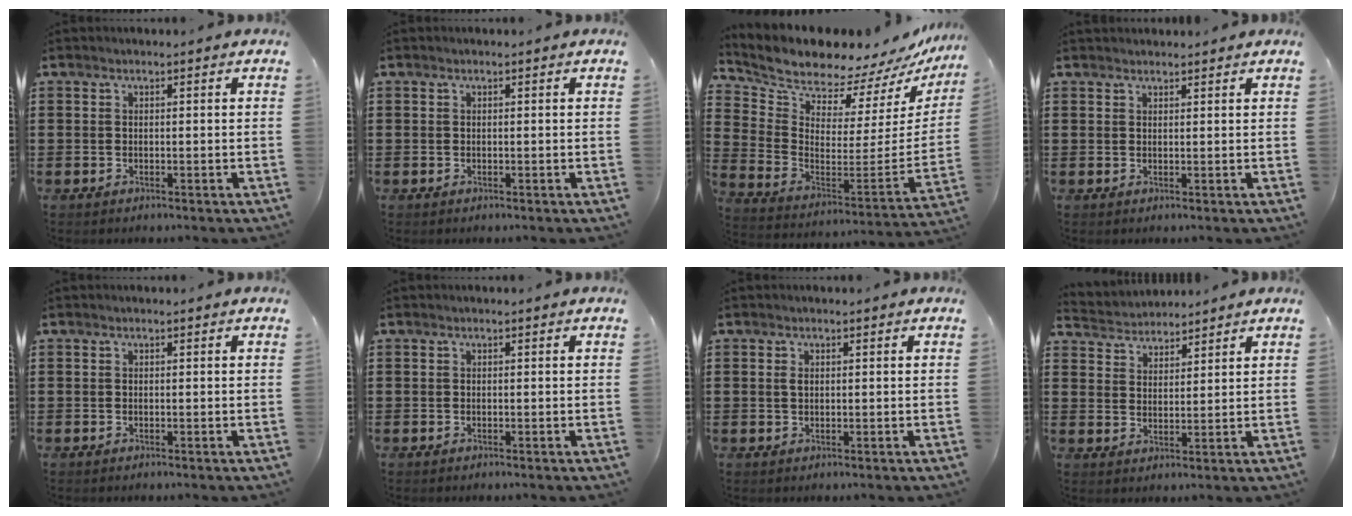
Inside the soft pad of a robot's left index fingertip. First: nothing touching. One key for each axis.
{"total": 0.0}
{"total": 8.0, "fx": 7.9, "fy": 1.3, "fz": 0.4, "tx": -0.058, "ty": -0.083, "tz": 0.132}
{"total": 1.3, "fx": 1.3, "fy": 0.2, "fz": 0.0, "tx": -0.002, "ty": 0.000, "tz": 0.025}
{"total": 0.0}
{"total": 0.0}
{"total": 1.0, "fx": 0.3, "fy": 0.6, "fz": 0.8, "tx": -0.018, "ty": 0.004, "tz": 0.005}
{"total": 3.5, "fx": 3.3, "fy": 0.9, "fz": -0.6, "tx": -0.006, "ty": -0.012, "tz": 0.060}